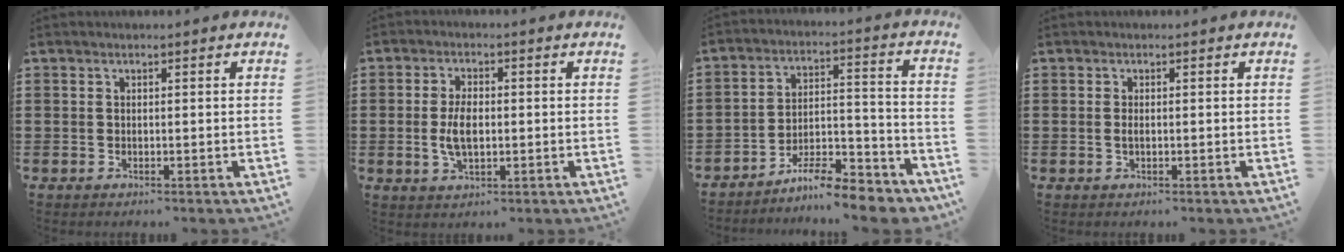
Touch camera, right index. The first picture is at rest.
{"total": 5.0, "force": [-0.4, 2.5, 4.3], "torque": [-0.094, 0.002, -0.010]}
{"total": 9.2, "force": [-8.5, 1.2, 3.4], "torque": [-0.045, 0.025, -0.161]}
{"total": 0.9, "force": [-0.1, 0.3, 0.8], "torque": [-0.017, 0.000, -0.002]}